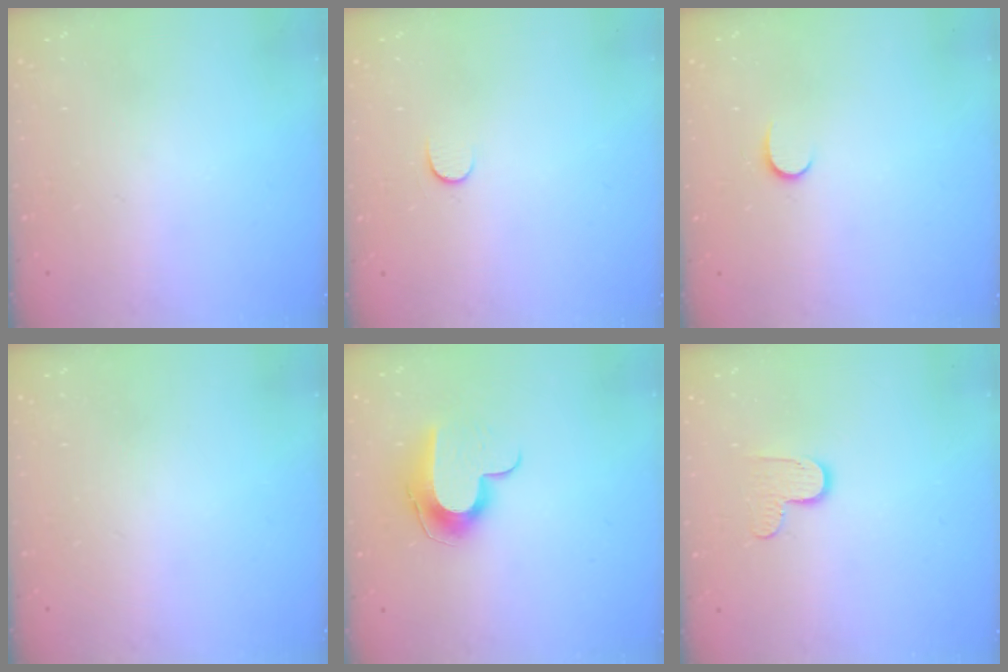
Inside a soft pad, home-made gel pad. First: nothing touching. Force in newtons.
{"total": 5.0, "press": 4.9, "slide": 0.6}
{"total": 4.9, "press": 4.9, "slide": 0.6}
{"total": 0.0}
{"total": 10.4, "press": 10.4, "slide": 0.1}
{"total": 7.0, "press": 7.0, "slide": 0.1}